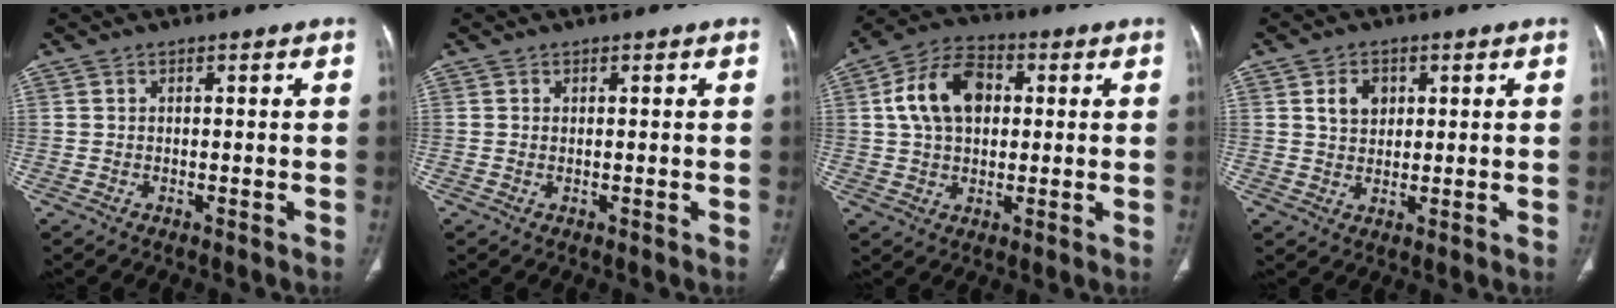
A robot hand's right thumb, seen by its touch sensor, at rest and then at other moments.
{"total": 0.0}
{"total": 12.3, "force": [2.3, 8.3, 8.8], "torque": [-0.144, 0.017, 0.034]}
{"total": 4.5, "force": [1.7, 3.4, 2.5], "torque": [-0.023, -0.008, 0.031]}